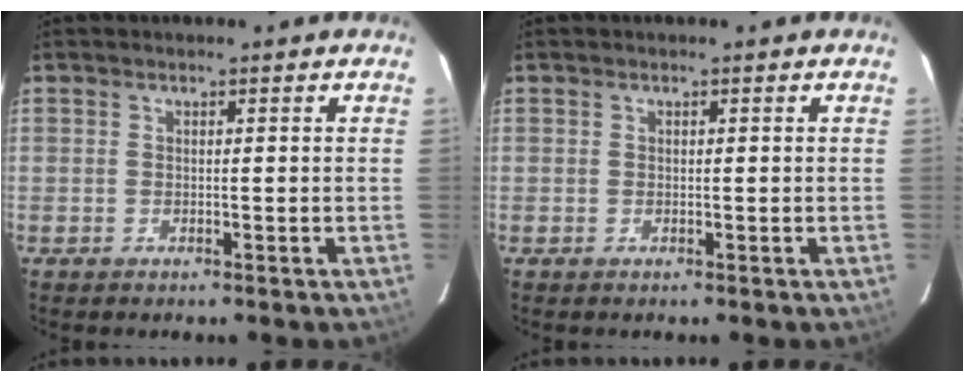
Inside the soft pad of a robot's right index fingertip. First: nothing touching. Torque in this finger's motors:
{"motor_torque": [-0.12, 0.02, -0.03, 0.01]}